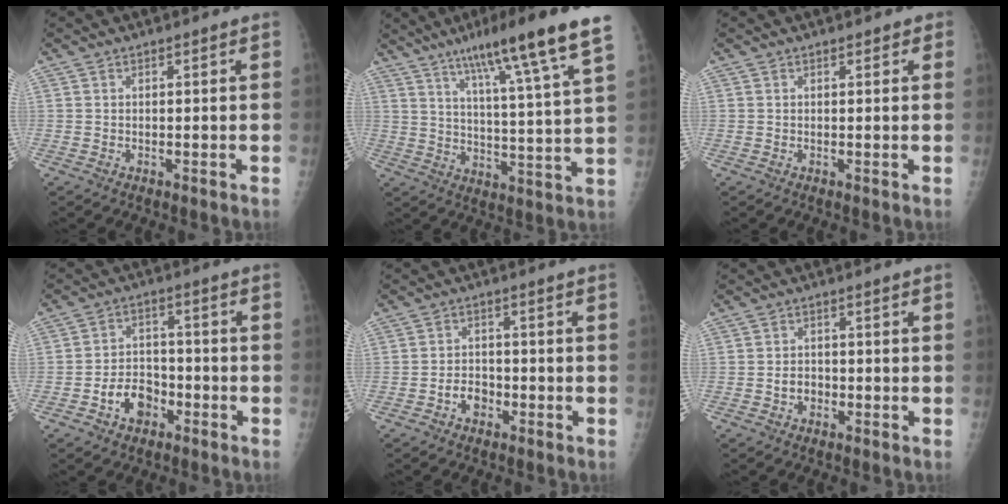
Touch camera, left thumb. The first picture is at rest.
{"total": 18.5, "force": [11.8, 1.4, 14.3], "torque": [-0.204, -0.042, 0.172]}
{"total": 1.0, "force": [0.6, 0.6, 0.5], "torque": [0.005, -0.001, 0.003]}
{"total": 7.2, "force": [-3.4, 5.2, 3.7], "torque": [-0.040, 0.032, -0.057]}
{"total": 3.6, "force": [-1.8, 2.7, 1.7], "torque": [-0.013, 0.018, -0.033]}
{"total": 2.5, "force": [-0.9, 2.0, 1.2], "torque": [-0.008, 0.010, -0.016]}